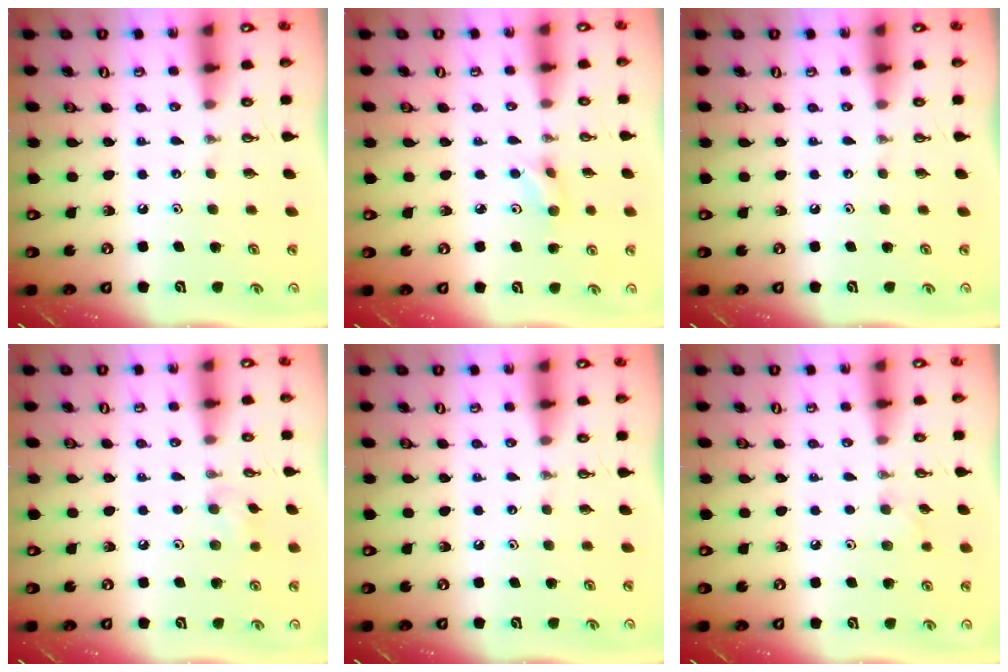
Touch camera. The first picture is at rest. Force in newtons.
{"total": 4.6, "press": 4.5, "slide": 0.9}
{"total": 0.0}
{"total": 6.7, "press": 6.7, "slide": 0.9}
{"total": 0.0}
{"total": 5.4, "press": 4.8, "slide": 2.4}